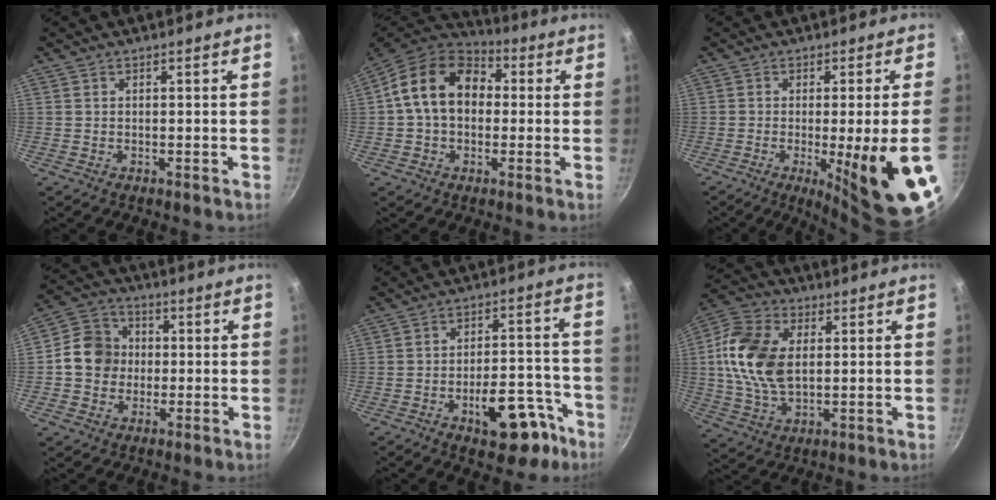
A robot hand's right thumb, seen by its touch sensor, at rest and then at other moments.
{"total": 15.3, "force": [1.6, 11.4, 10.1], "torque": [-0.141, 0.032, 0.011]}
{"total": 16.6, "force": [-4.2, 1.6, 15.9], "torque": [-0.210, -0.006, -0.045]}
{"total": 7.3, "force": [-0.1, 6.5, 3.4], "torque": [-0.030, 0.013, -0.017]}
{"total": 13.7, "force": [-6.9, 6.8, 9.7], "torque": [-0.084, 0.060, -0.085]}
{"total": 15.3, "force": [1.9, 9.8, 11.7], "torque": [-0.208, 0.004, 0.029]}